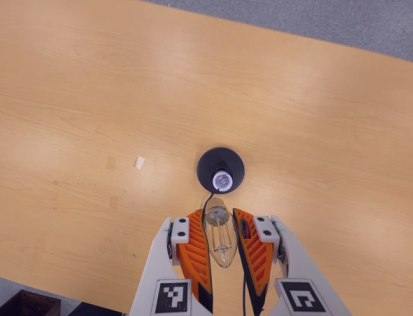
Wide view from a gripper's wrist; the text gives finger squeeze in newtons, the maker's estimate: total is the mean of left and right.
{"total": 20.0, "left": 22.1, "right": 17.9}